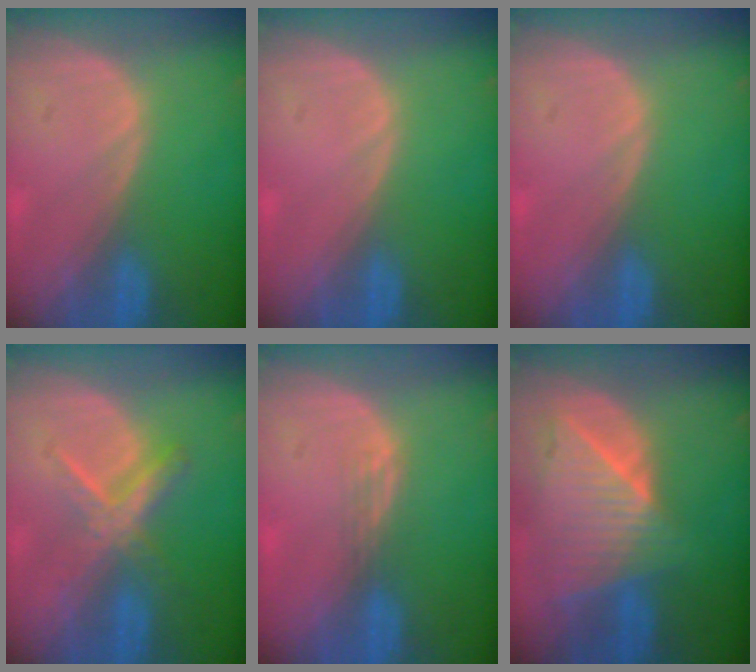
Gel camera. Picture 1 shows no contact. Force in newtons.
{"total": 0.0}
{"total": 0.0}
{"total": 5.5, "press": 5.3, "slide": 1.7}
{"total": 1.8, "press": 1.3, "slide": 1.2}
{"total": 9.1, "press": 8.1, "slide": 4.0}